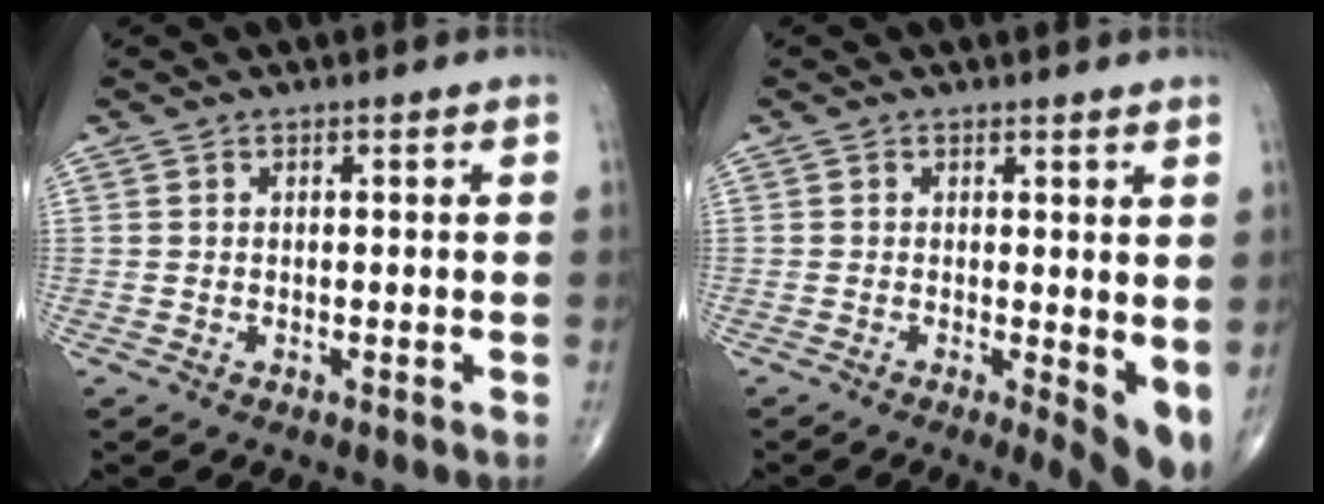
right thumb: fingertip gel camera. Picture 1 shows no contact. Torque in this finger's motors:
{"motor_torque": [0.15, 0.49, 0.42, 0.13, 0.05]}